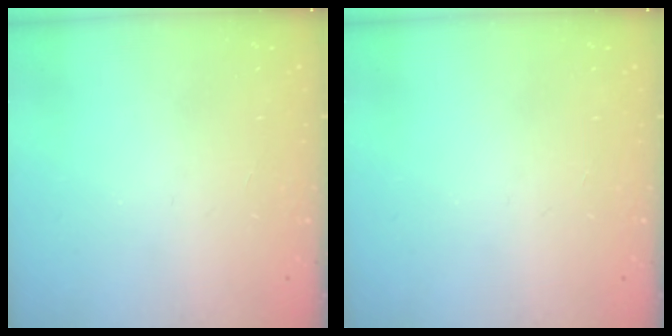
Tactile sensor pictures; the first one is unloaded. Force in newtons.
{"total": 0.0}